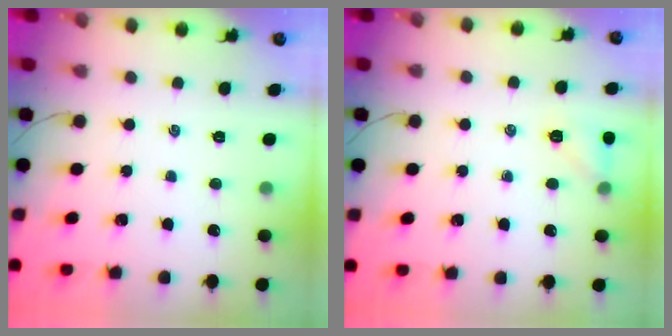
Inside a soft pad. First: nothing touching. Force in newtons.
{"total": 7.5, "press": 7.4, "slide": 1.2}